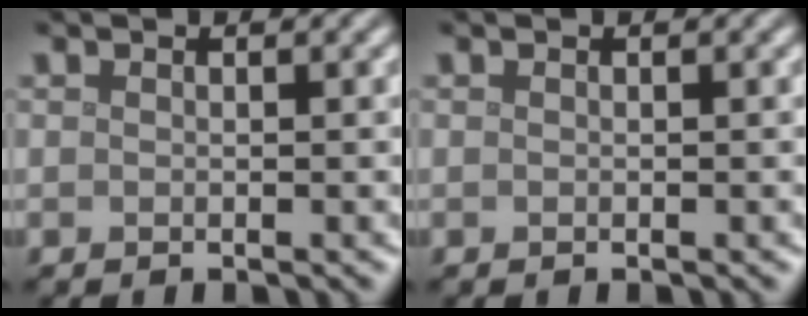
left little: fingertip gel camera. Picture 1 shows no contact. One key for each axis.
{"total": 0.0}